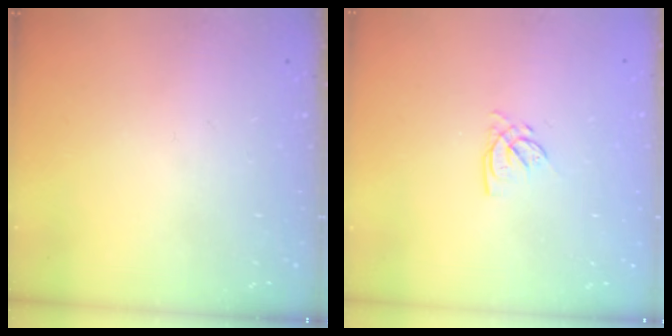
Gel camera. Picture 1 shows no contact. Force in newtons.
{"total": 2.8, "press": 2.8, "slide": 0.1}